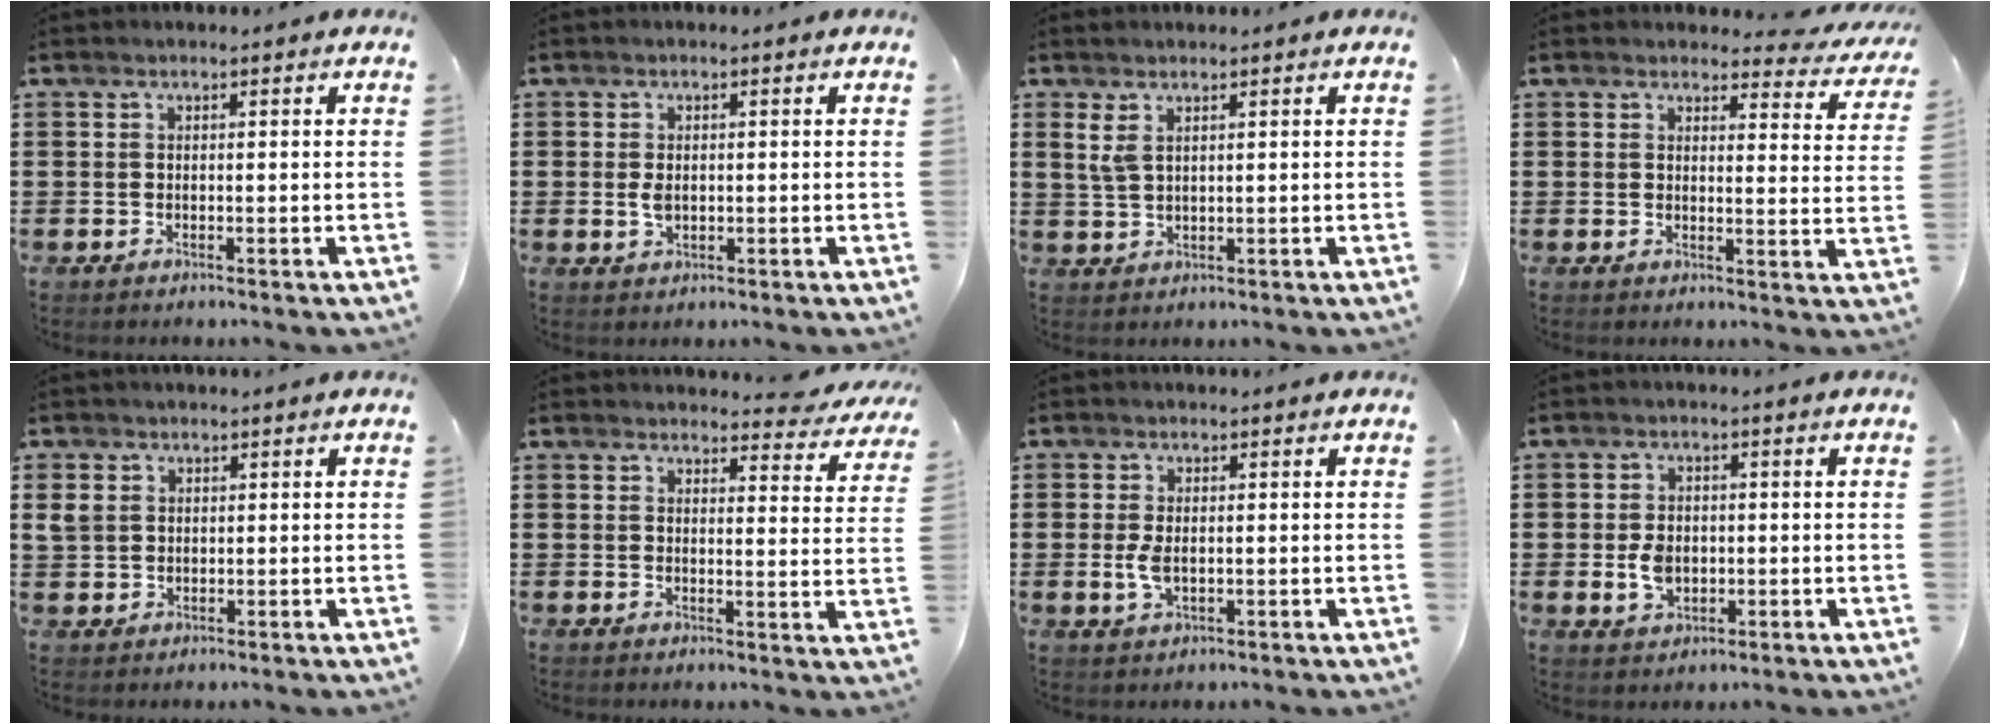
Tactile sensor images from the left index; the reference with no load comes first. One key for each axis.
{"total": 2.1, "fx": 0.1, "fy": 1.2, "fz": 1.7, "tx": -0.043, "ty": 0.001, "tz": -0.002}
{"total": 2.7, "fx": 1.2, "fy": 1.0, "fz": 2.2, "tx": -0.054, "ty": 0.000, "tz": 0.021}
{"total": 3.2, "fx": 3.0, "fy": 0.7, "fz": 0.9, "tx": -0.016, "ty": -0.016, "tz": 0.049}
{"total": 2.3, "fx": 0.8, "fy": 2.0, "fz": 1.0, "tx": -0.035, "ty": 0.006, "tz": 0.011}
{"total": 3.9, "fx": 3.7, "fy": 0.5, "fz": 1.1, "tx": -0.019, "ty": -0.019, "tz": 0.065}
{"total": 3.1, "fx": -0.1, "fy": 1.6, "fz": 2.7, "tx": -0.067, "ty": -0.002, "tz": -0.006}
{"total": 4.0, "fx": -0.4, "fy": 2.9, "fz": 2.8, "tx": -0.064, "ty": 0.003, "tz": -0.009}